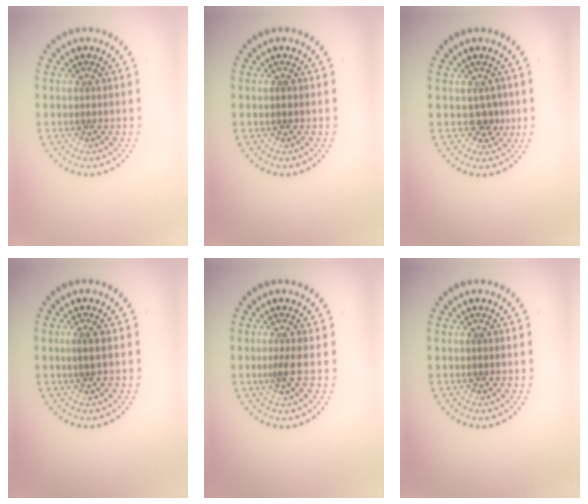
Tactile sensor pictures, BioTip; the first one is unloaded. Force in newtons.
{"total": 0.6, "press": 0.6, "slide": 0.1}
{"total": 1.6, "press": 1.4, "slide": 0.8}
{"total": 0.6, "press": 0.4, "slide": 0.5}
{"total": 1.1, "press": 0.7, "slide": 0.9}
{"total": 0.0}